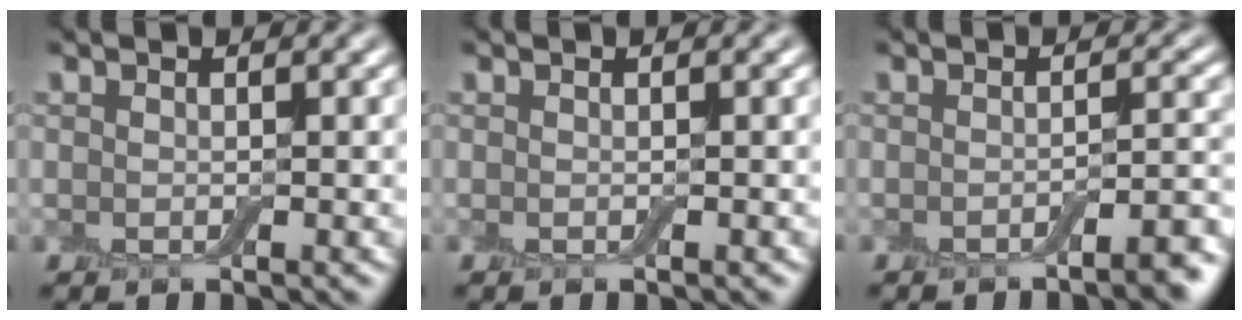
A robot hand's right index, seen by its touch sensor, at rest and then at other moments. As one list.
[{"total": 0.0}, {"total": 3.1, "force": [-1.8, 0.6, 2.4], "torque": [-0.026, 0.006, -0.034]}]